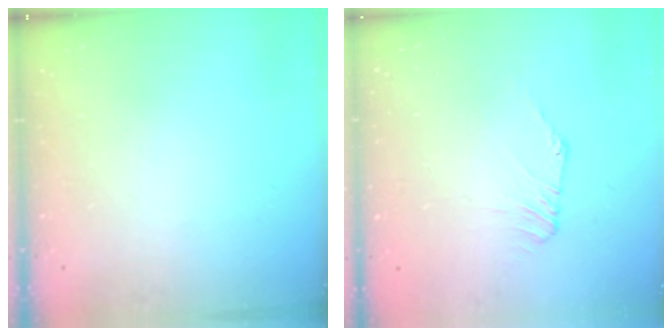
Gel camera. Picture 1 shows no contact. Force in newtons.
{"total": 1.3, "press": 1.2, "slide": 0.3}